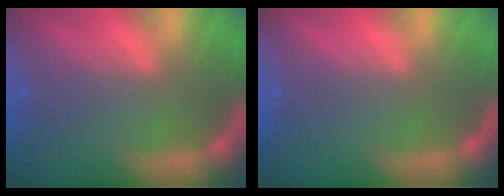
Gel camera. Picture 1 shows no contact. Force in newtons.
{"total": 0.0}